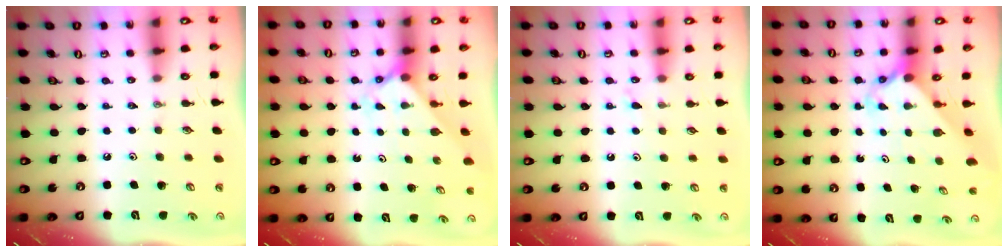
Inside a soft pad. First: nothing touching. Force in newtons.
{"total": 2.1, "press": 2.1, "slide": 0.2}
{"total": 4.2, "press": 4.1, "slide": 0.4}
{"total": 2.4, "press": 2.4, "slide": 0.2}